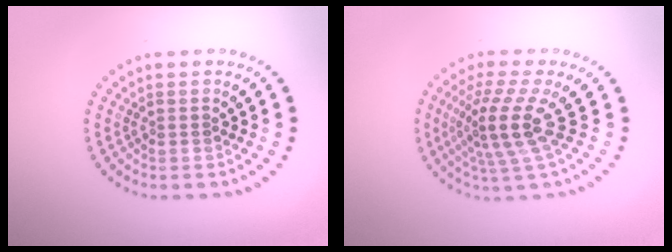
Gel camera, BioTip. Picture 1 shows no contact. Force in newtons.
{"total": 4.5, "press": 3.1, "slide": 3.2}